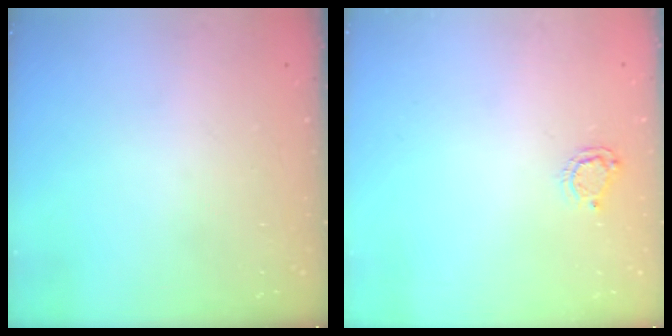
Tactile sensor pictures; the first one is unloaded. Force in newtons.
{"total": 4.7, "press": 4.6, "slide": 0.4}